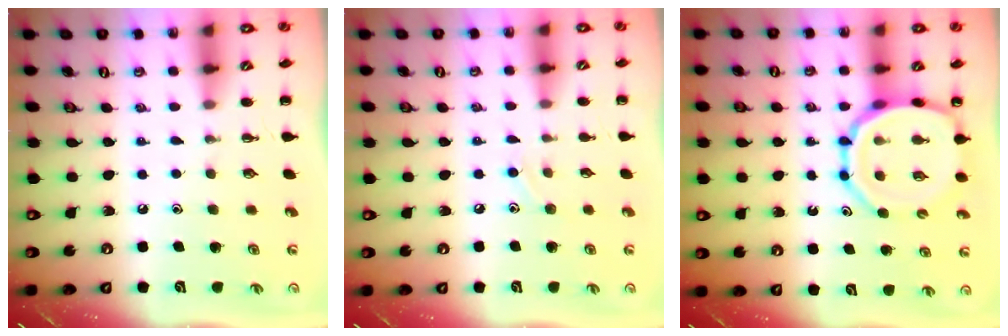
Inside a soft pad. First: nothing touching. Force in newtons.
{"total": 5.7, "press": 5.4, "slide": 1.9}
{"total": 13.8, "press": 13.4, "slide": 3.3}